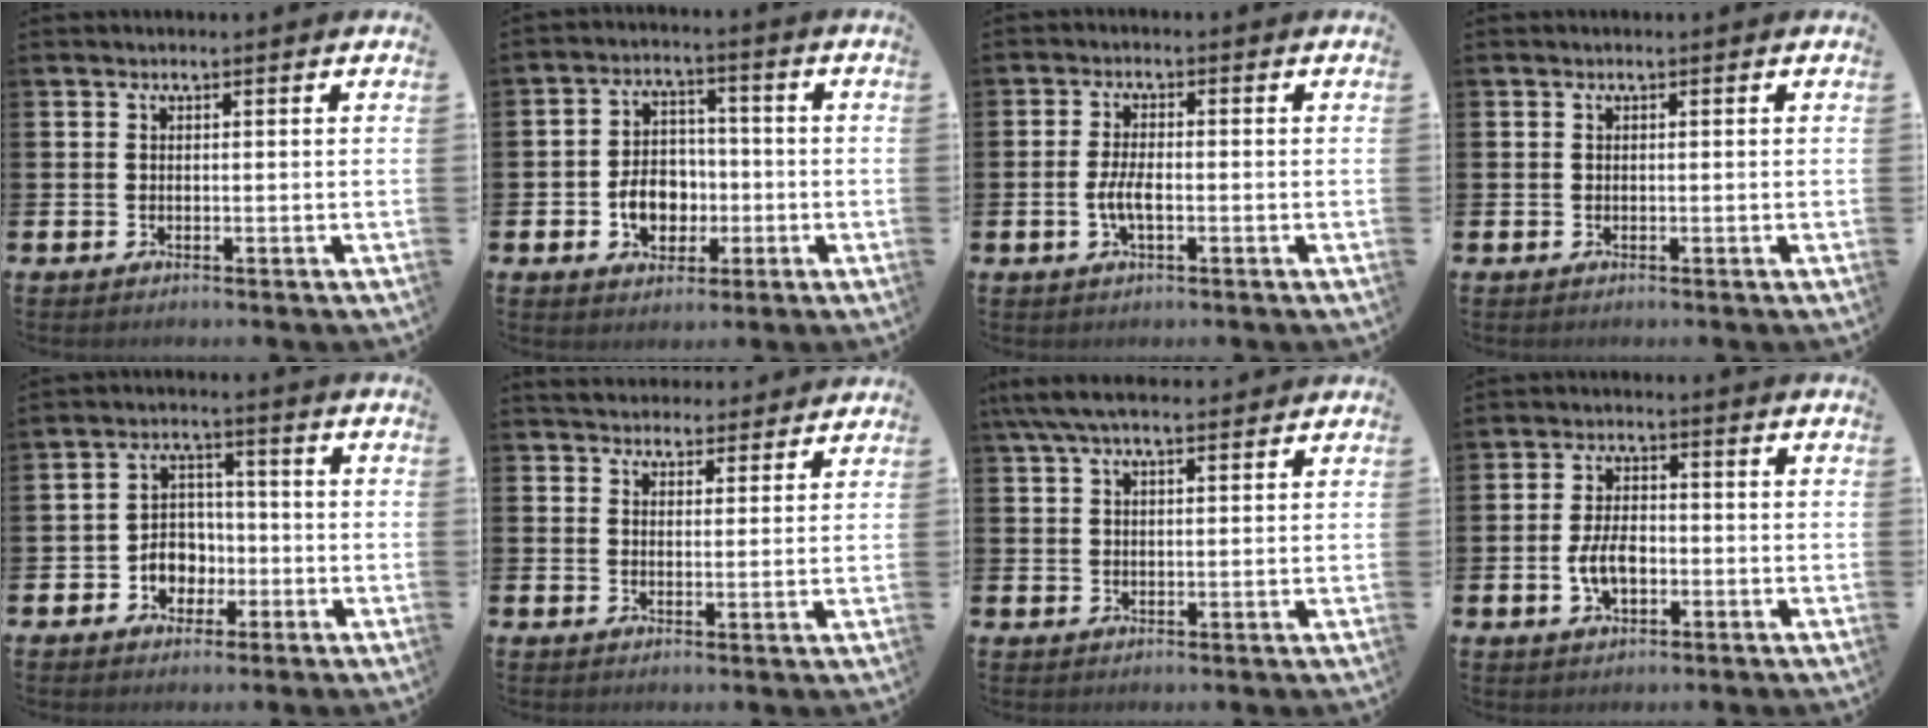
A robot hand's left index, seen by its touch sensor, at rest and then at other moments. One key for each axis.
{"total": 6.0, "fx": -1.5, "fy": 4.7, "fz": 3.3, "tx": -0.050, "ty": 0.007, "tz": -0.033}
{"total": 3.1, "fx": -0.8, "fy": 1.1, "fz": 2.8, "tx": -0.056, "ty": -0.001, "tz": -0.018}
{"total": 0.0}
{"total": 4.6, "fx": -1.5, "fy": 4.0, "fz": 1.6, "tx": -0.031, "ty": 0.002, "tz": -0.034}
{"total": 4.1, "fx": 3.9, "fy": 1.1, "fz": -0.2, "tx": -0.001, "ty": -0.023, "tz": 0.071}
{"total": 5.6, "fx": 4.7, "fy": 1.5, "fz": 2.8, "tx": -0.066, "ty": -0.008, "tz": 0.086}
{"total": 4.7, "fx": -1.0, "fy": 2.6, "fz": 3.7, "tx": -0.056, "ty": 0.002, "tz": -0.019}